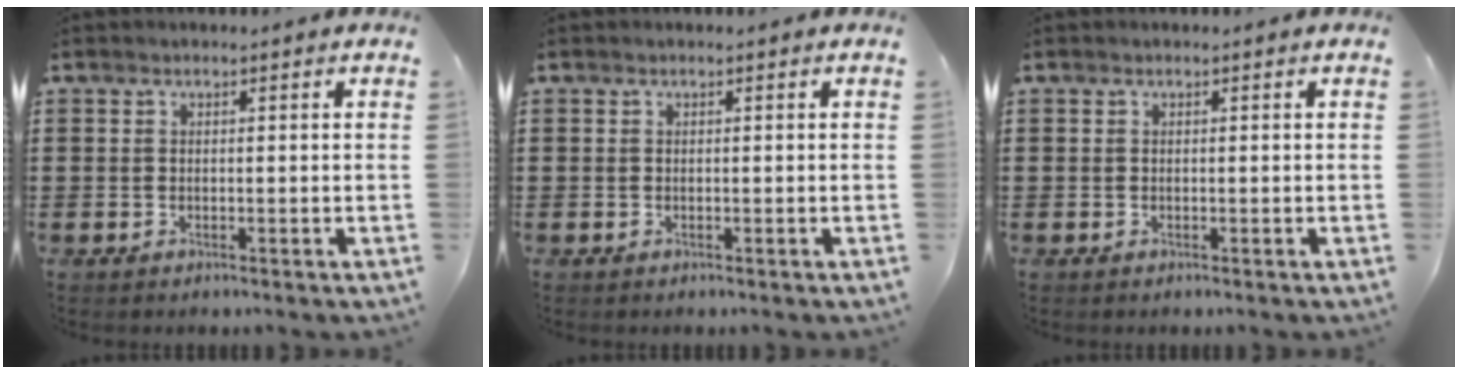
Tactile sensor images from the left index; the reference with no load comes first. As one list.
[{"total": 0.0}, {"total": 0.0}]